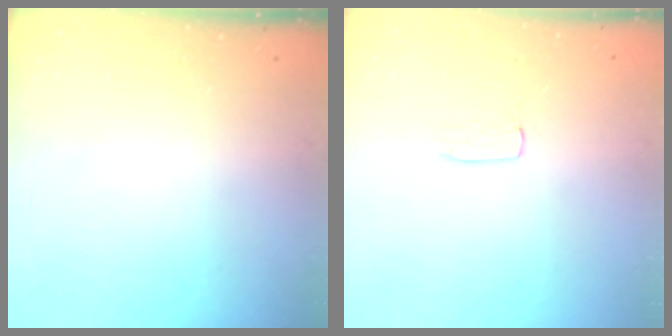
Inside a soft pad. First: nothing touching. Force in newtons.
{"total": 2.9, "press": 2.9, "slide": 0.2}